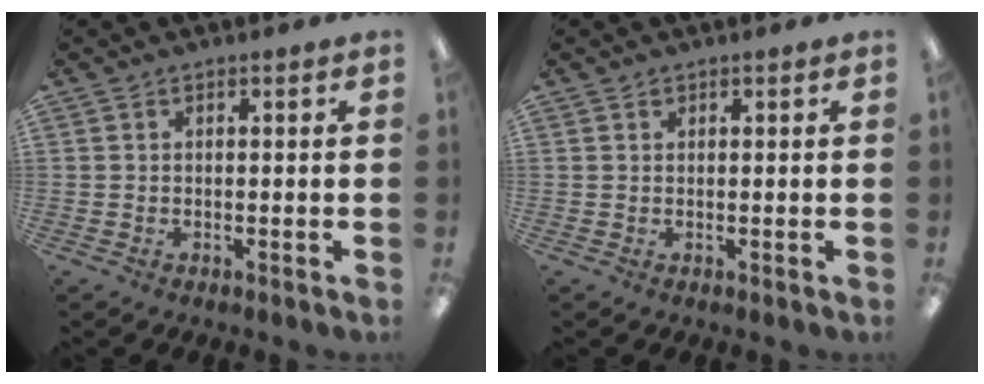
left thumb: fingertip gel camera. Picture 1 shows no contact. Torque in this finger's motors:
{"motor_torque": [0.10, -0.02, 0.17, -0.21, 0.04]}